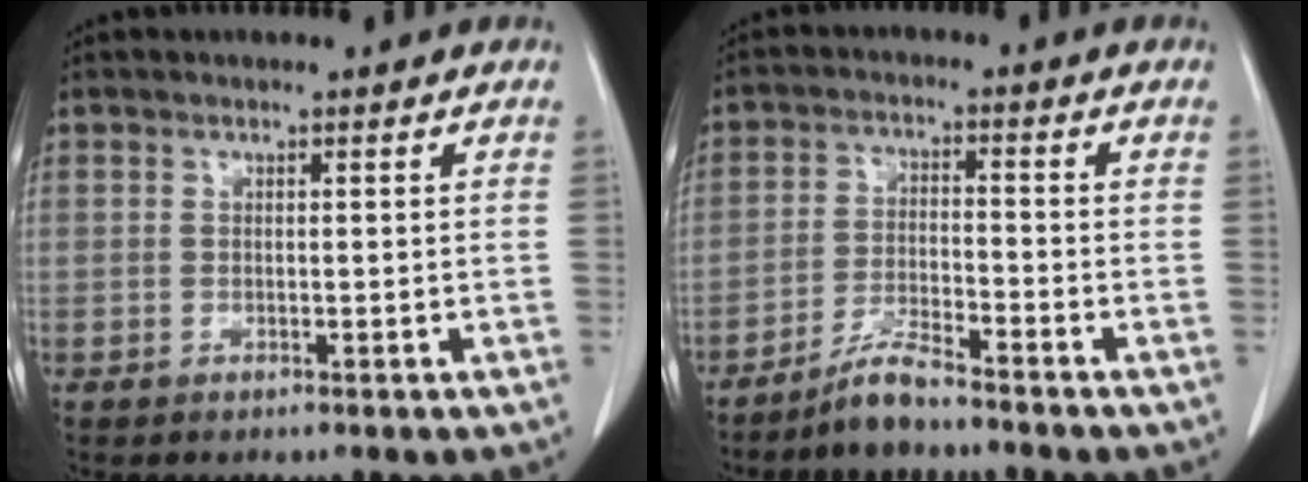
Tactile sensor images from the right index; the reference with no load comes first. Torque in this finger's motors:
{"motor_torque": [0.20, -0.20, 0.14, 0.06]}